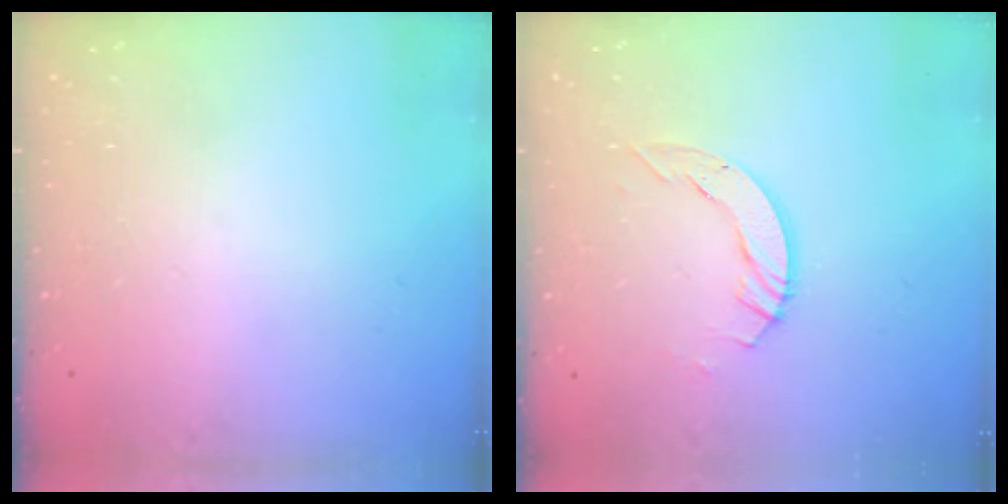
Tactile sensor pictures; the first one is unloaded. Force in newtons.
{"total": 5.0, "press": 5.0, "slide": 0.2}